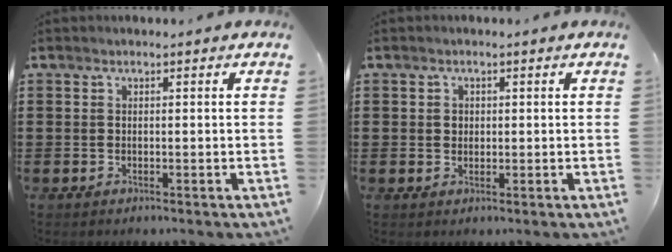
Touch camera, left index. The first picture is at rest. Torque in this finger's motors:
{"motor_torque": [1.07, 1.06, 0.06, 0.03]}